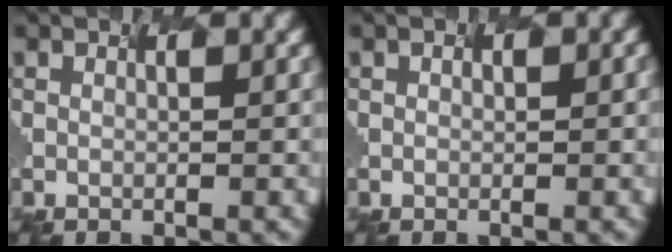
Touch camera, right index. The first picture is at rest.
{"total": 0.0}